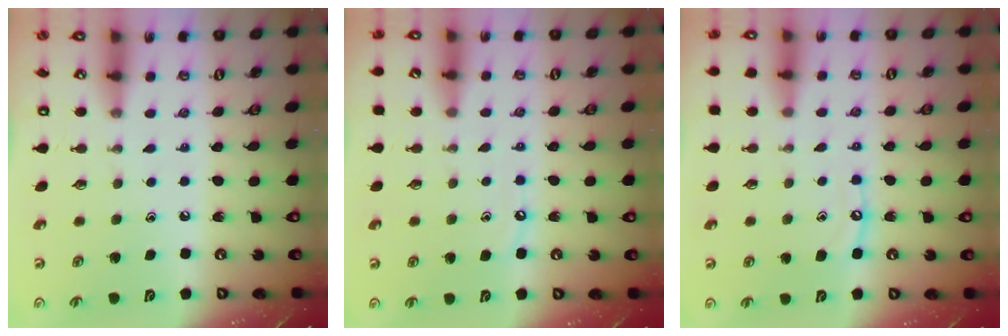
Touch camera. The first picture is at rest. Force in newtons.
{"total": 5.4, "press": 5.4, "slide": 0.7}
{"total": 6.3, "press": 6.2, "slide": 0.6}